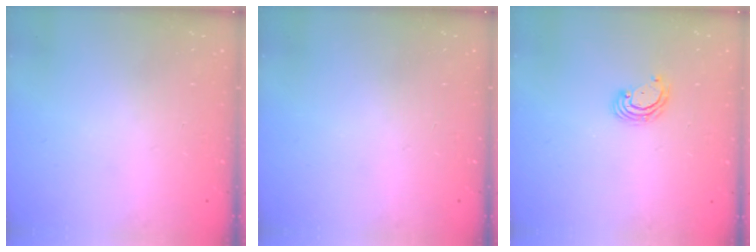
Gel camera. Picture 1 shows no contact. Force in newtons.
{"total": 0.0}
{"total": 3.6, "press": 3.6, "slide": 0.3}